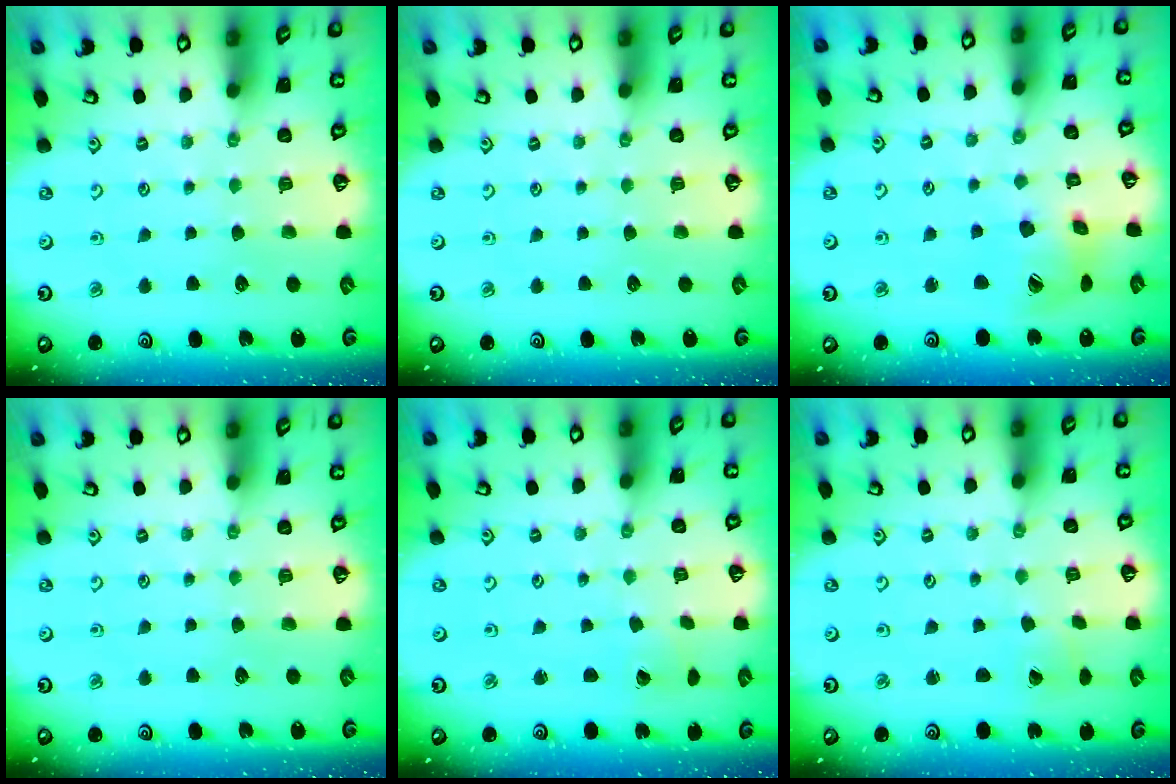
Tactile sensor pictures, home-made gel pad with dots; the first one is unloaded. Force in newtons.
{"total": 0.0}
{"total": 12.5, "press": 12.4, "slide": 1.7}
{"total": 0.0}
{"total": 2.1, "press": 2.1, "slide": 0.2}
{"total": 0.9, "press": 0.9, "slide": 0.1}